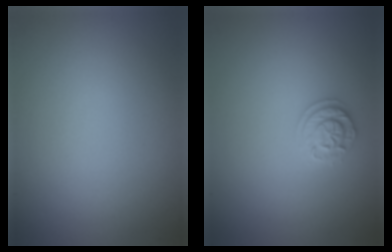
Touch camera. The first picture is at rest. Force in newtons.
{"total": 1.8, "press": 1.8, "slide": 0.5}